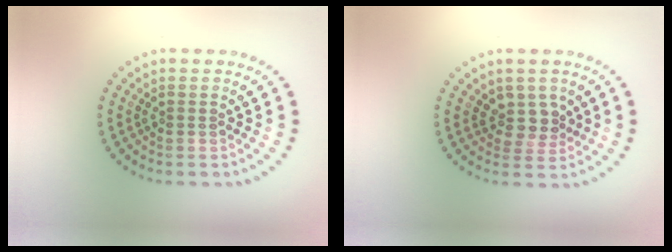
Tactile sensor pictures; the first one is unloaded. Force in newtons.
{"total": 2.2, "press": 1.7, "slide": 1.4}